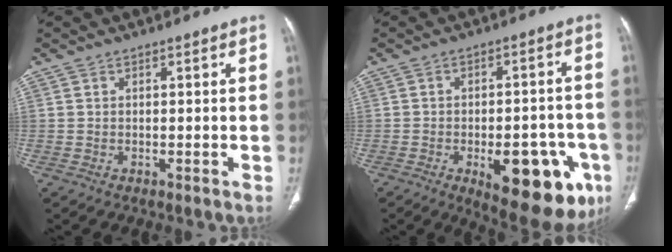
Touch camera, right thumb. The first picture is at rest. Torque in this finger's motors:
{"motor_torque": [1.56, 1.73, 0.43, -0.49, 0.31]}